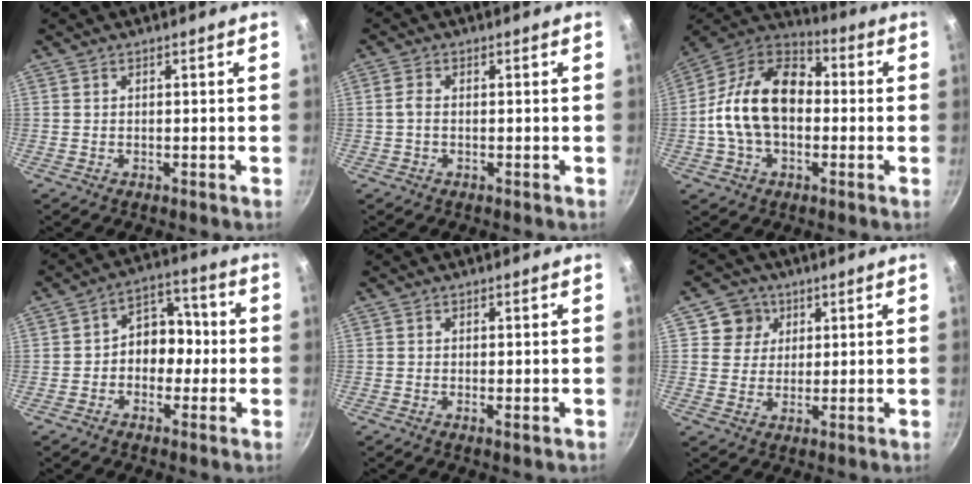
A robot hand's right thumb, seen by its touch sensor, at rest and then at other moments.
{"total": 2.1, "force": [-0.2, 1.3, 1.7], "torque": [-0.041, 0.007, -0.007]}
{"total": 18.4, "force": [-0.7, 12.5, 13.5], "torque": [-0.211, 0.042, -0.030]}
{"total": 8.7, "force": [-1.0, 6.9, 5.3], "torque": [-0.016, 0.033, -0.029]}
{"total": 0.8, "force": [-0.1, 0.2, 0.8], "torque": [-0.016, -0.004, -0.002]}
{"total": 5.9, "force": [2.4, 5.4, 0.8], "torque": [0.028, 0.000, 0.035]}